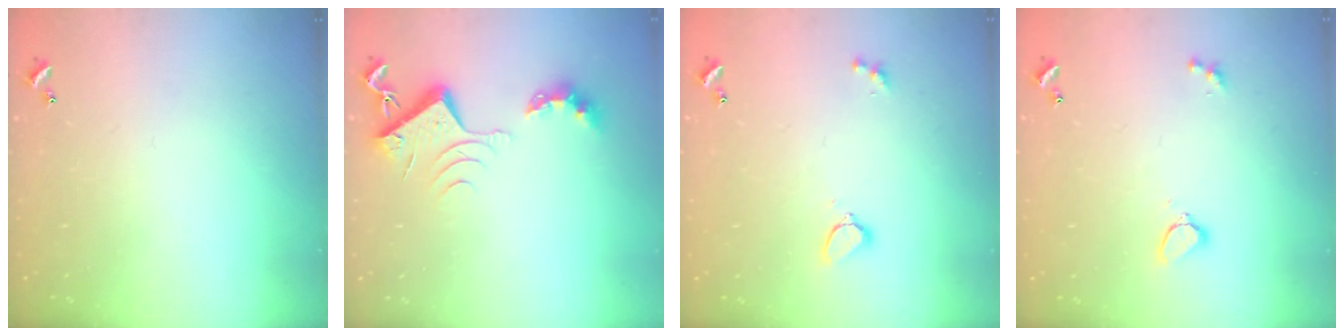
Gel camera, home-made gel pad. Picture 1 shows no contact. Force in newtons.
{"total": 8.8, "press": 8.7, "slide": 1.1}
{"total": 3.9, "press": 3.8, "slide": 0.8}
{"total": 3.9, "press": 3.8, "slide": 0.8}